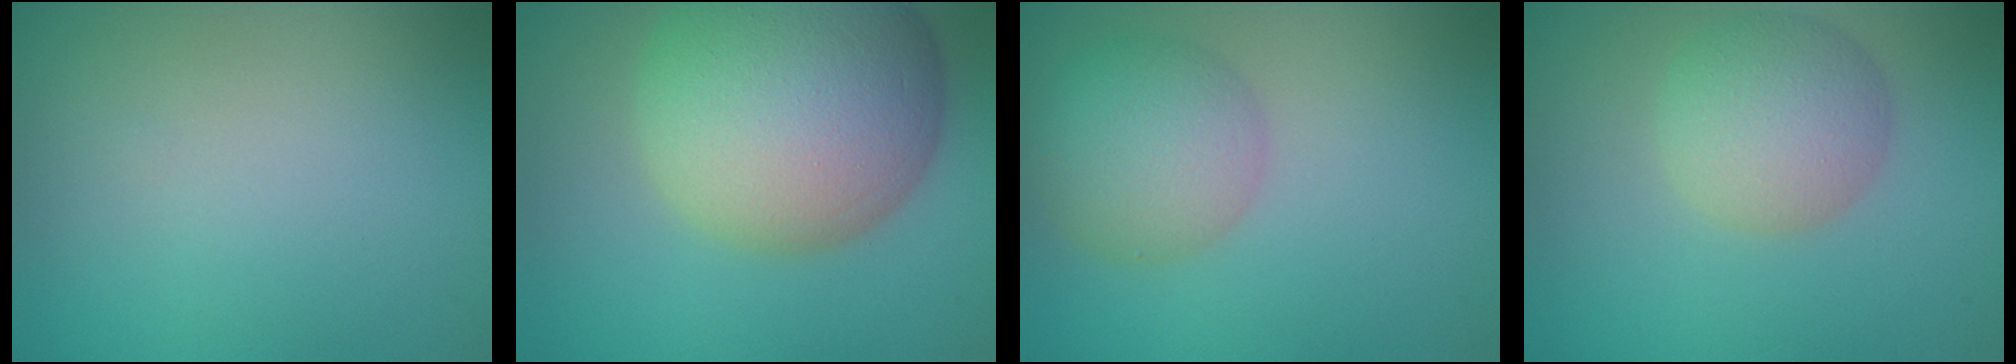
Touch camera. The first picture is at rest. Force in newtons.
{"total": 14.9, "press": 14.8, "slide": 0.9}
{"total": 5.0, "press": 5.0, "slide": 0.2}
{"total": 4.8, "press": 4.8, "slide": 0.1}